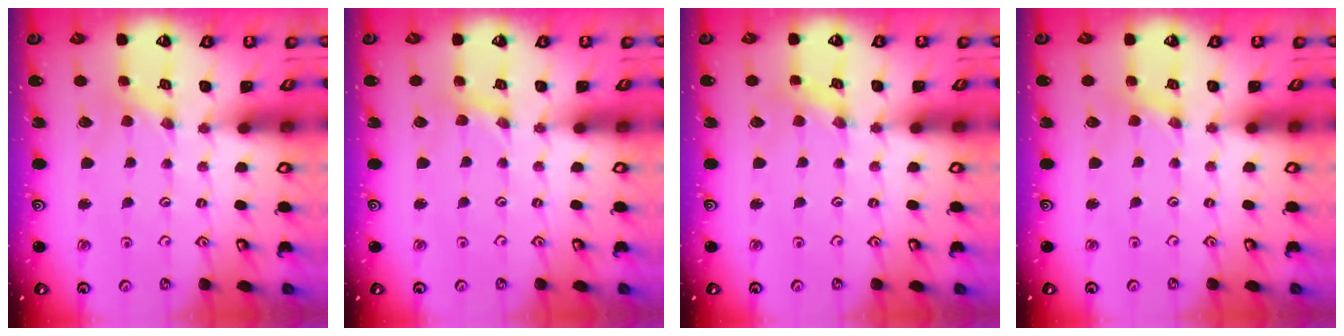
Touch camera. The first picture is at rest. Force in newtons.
{"total": 1.7, "press": 1.7, "slide": 0.2}
{"total": 2.1, "press": 2.1, "slide": 0.4}
{"total": 1.0, "press": 1.0, "slide": 0.2}